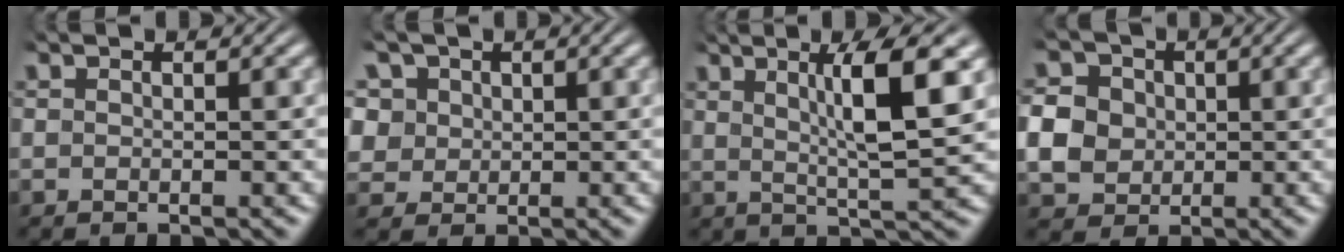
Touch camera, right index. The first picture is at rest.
{"total": 6.8, "force": [1.3, 6.0, 2.9], "torque": [-0.084, -0.020, 0.028]}
{"total": 6.1, "force": [2.6, 0.5, 5.5], "torque": [-0.083, 0.003, 0.046]}
{"total": 7.3, "force": [0.2, 6.6, 3.2], "torque": [-0.071, -0.019, 0.007]}